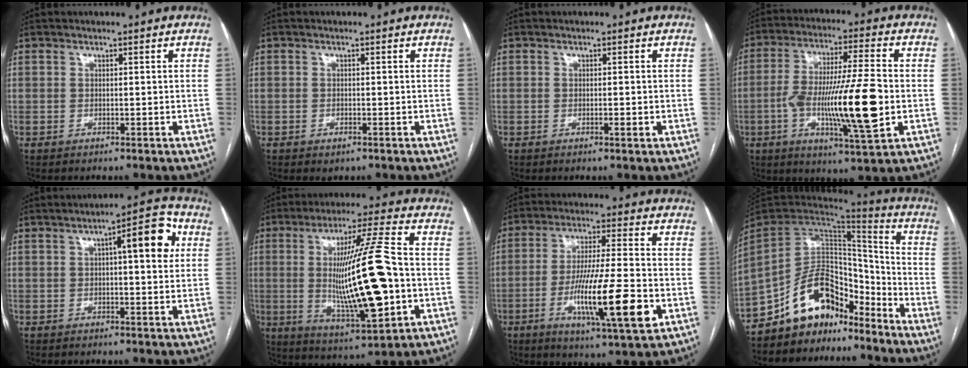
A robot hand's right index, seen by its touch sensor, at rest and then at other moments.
{"total": 1.0, "force": [-0.6, 0.6, 0.5], "torque": [-0.006, 0.000, -0.003]}
{"total": 1.0, "force": [-0.4, 0.1, 0.9], "torque": [-0.020, -0.001, -0.005]}
{"total": 16.5, "force": [-3.2, 1.5, 16.2], "torque": [-0.288, -0.007, -0.053]}
{"total": 8.5, "force": [2.4, 1.9, 7.9], "torque": [-0.107, 0.022, 0.028]}
{"total": 19.4, "force": [-1.8, 1.6, 19.3], "torque": [-0.351, -0.009, -0.022]}
{"total": 16.2, "force": [-5.1, 1.3, 15.4], "torque": [-0.275, -0.020, -0.082]}
{"total": 13.4, "force": [-10.3, 6.6, 5.5], "torque": [-0.098, 0.051, -0.183]}